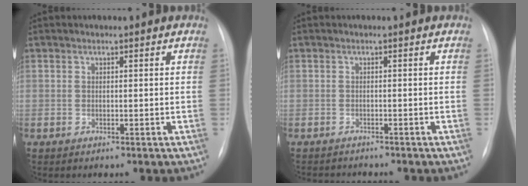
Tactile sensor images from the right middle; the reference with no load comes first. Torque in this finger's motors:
{"motor_torque": [0.00, -0.01, -0.01, 0.00]}